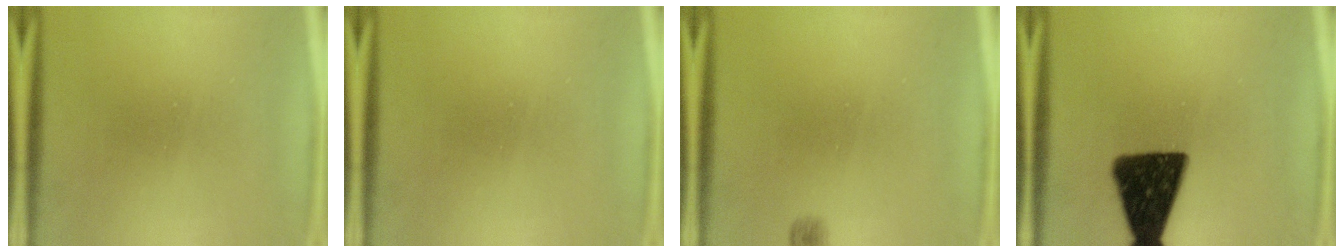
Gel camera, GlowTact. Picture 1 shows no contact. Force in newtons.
{"total": 0.0}
{"total": 1.3}
{"total": 15.4}